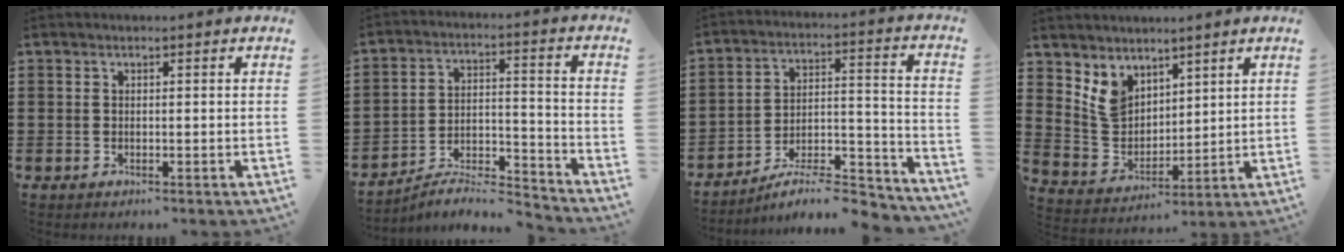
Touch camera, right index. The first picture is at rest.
{"total": 5.7, "force": [-5.3, 0.9, 1.8], "torque": [-0.034, -0.002, -0.106]}
{"total": 7.8, "force": [-7.2, 1.2, 2.8], "torque": [-0.035, 0.010, -0.139]}
{"total": 5.6, "force": [3.7, 4.0, 1.2], "torque": [-0.050, -0.005, 0.071]}